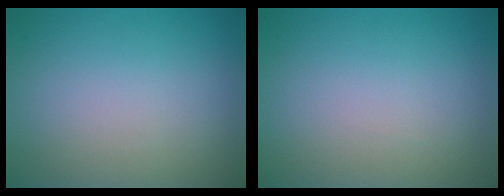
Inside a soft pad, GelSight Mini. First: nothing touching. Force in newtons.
{"total": 0.0}